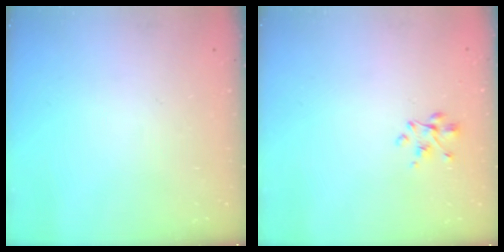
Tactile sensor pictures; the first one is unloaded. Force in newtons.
{"total": 2.4, "press": 2.3, "slide": 0.8}